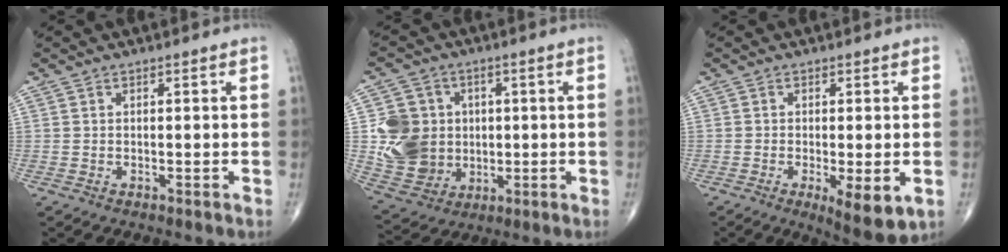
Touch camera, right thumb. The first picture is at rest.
{"total": 12.9, "force": [0.6, 11.4, 6.0], "torque": [-0.080, 0.000, 0.026]}
{"total": 7.7, "force": [-2.3, 2.2, 7.0], "torque": [-0.103, -0.020, -0.033]}